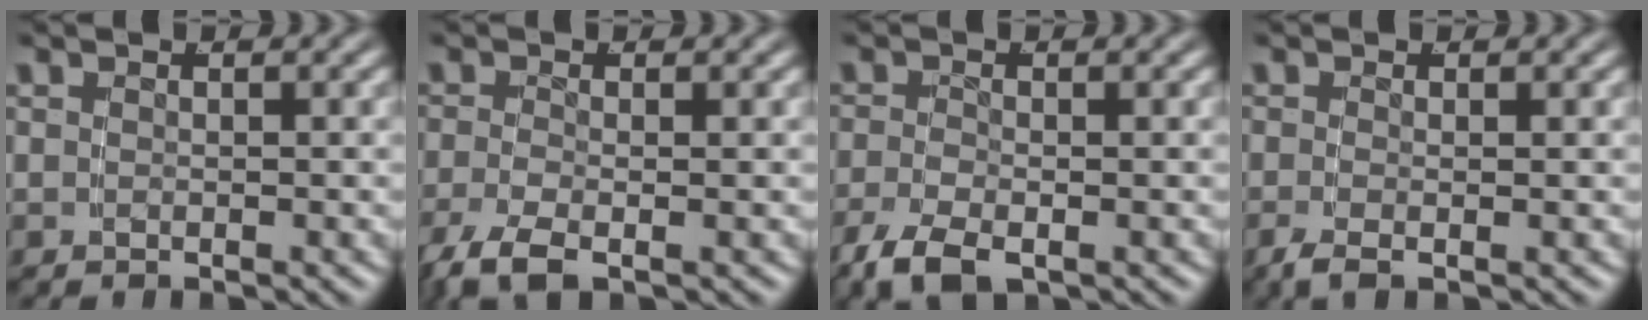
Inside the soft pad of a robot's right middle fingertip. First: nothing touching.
{"total": 3.5, "force": [-2.2, 1.3, 2.4], "torque": [-0.061, -0.023, -0.023]}
{"total": 3.7, "force": [-2.3, 1.7, 2.4], "torque": [-0.058, -0.020, -0.027]}
{"total": 1.5, "force": [-1.1, 0.4, 1.0], "torque": [-0.028, -0.012, -0.014]}